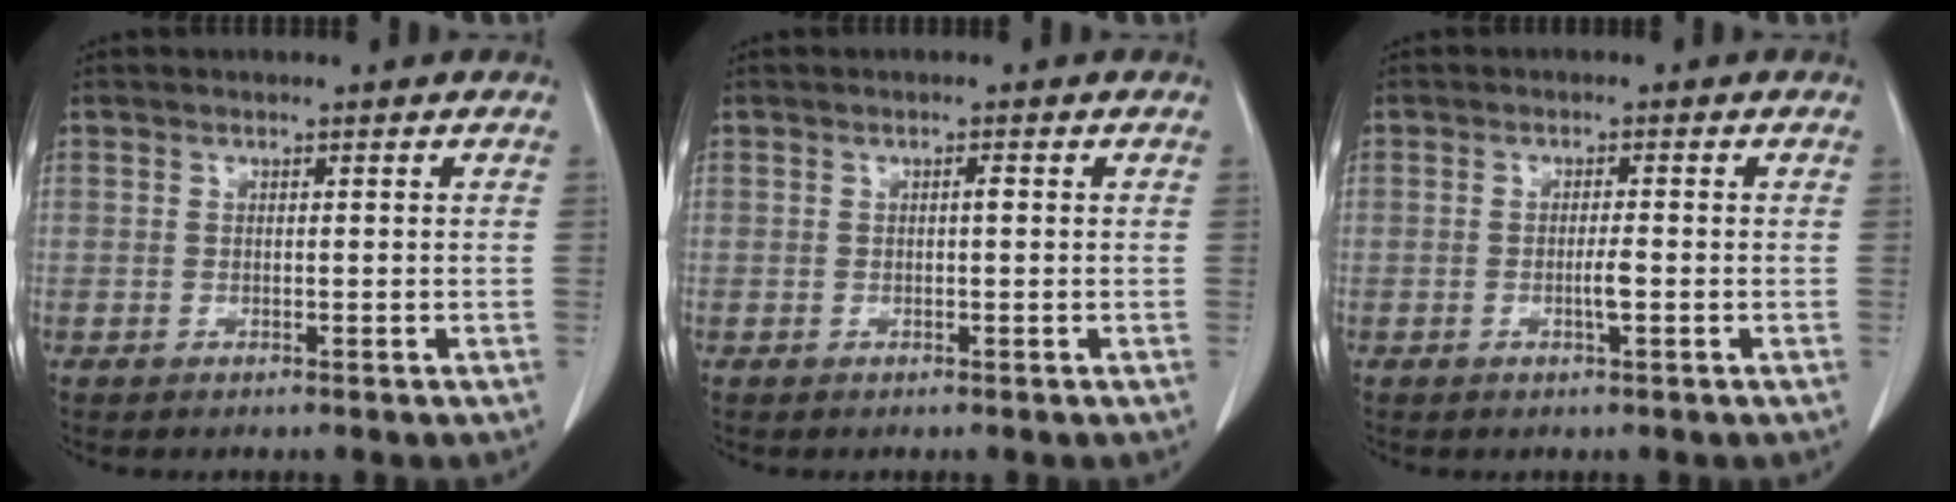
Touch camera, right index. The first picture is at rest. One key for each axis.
{"total": 0.7, "fx": 0.0, "fy": 0.1, "fz": 0.7, "tx": -0.011, "ty": 0.001, "tz": 0.000}
{"total": 2.0, "fx": -0.6, "fy": 0.0, "fz": 1.9, "tx": -0.037, "ty": -0.002, "tz": -0.010}